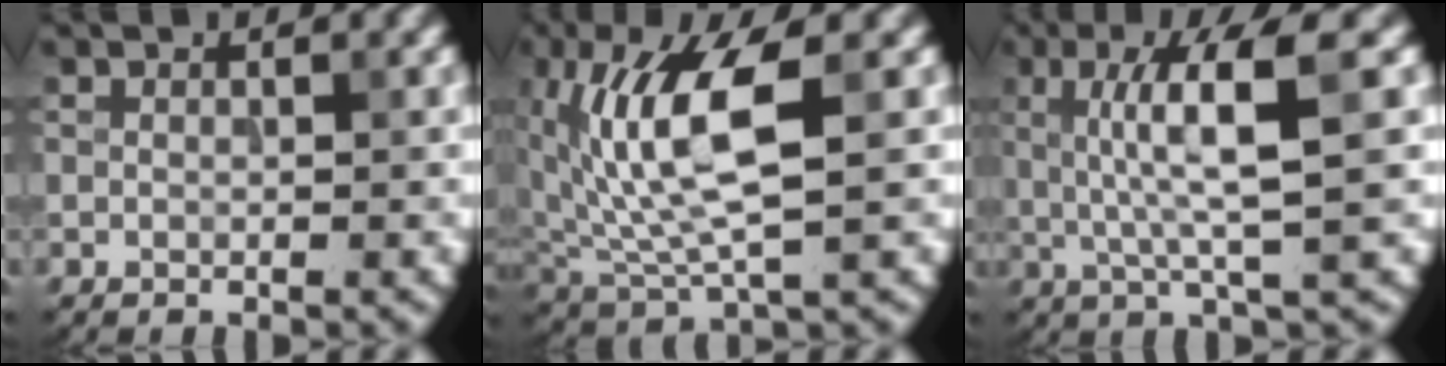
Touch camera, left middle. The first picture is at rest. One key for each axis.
{"total": 8.4, "fx": 1.7, "fy": 3.2, "fz": 7.6, "tx": -0.159, "ty": -0.001, "tz": 0.033}
{"total": 6.4, "fx": 1.2, "fy": 1.0, "fz": 6.2, "tx": -0.113, "ty": 0.008, "tz": 0.021}